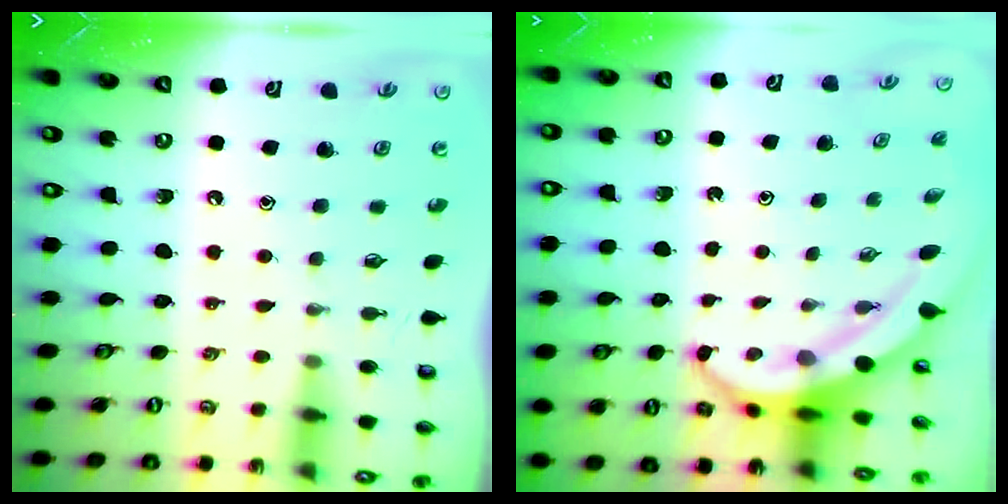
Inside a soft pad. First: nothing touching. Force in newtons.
{"total": 6.2, "press": 6.0, "slide": 1.5}